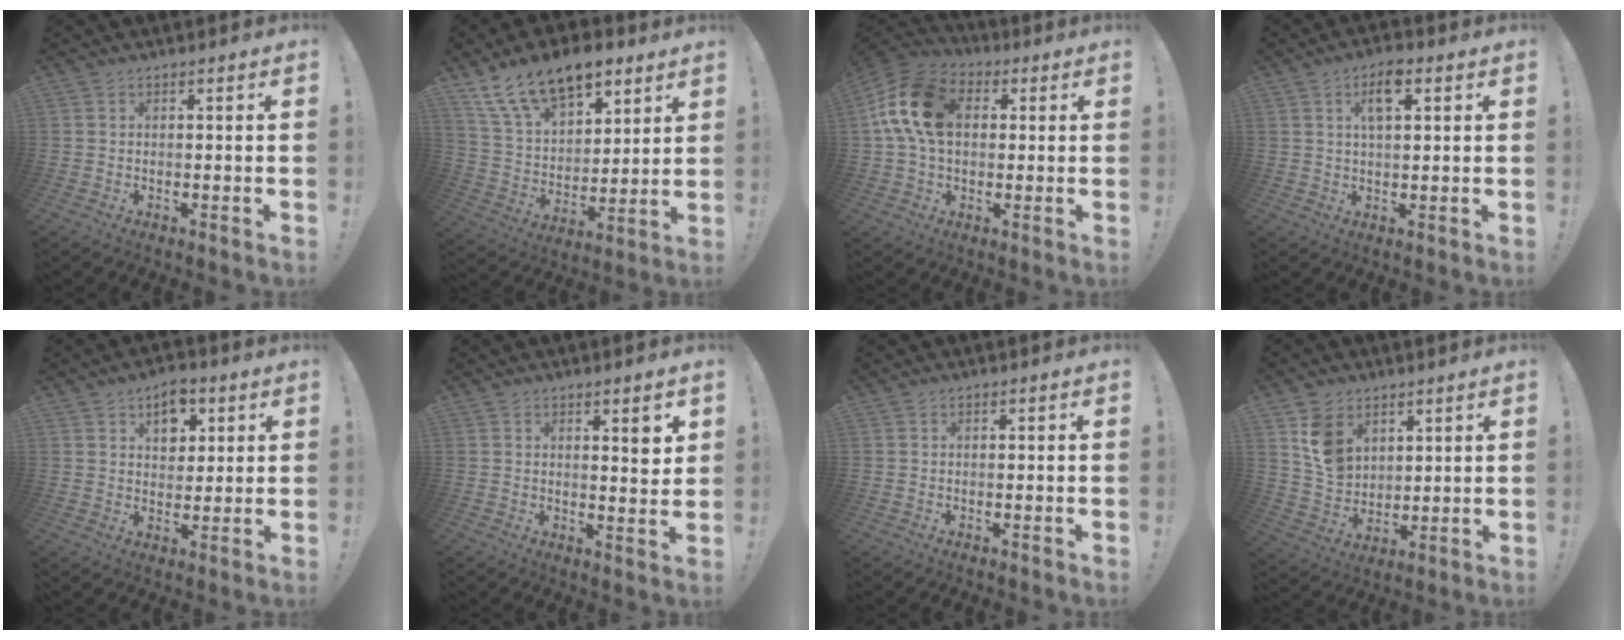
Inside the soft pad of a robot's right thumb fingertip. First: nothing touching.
{"total": 17.5, "force": [11.4, 9.6, 9.2], "torque": [-0.154, -0.069, 0.213]}
{"total": 16.4, "force": [2.9, 11.1, 11.8], "torque": [-0.216, 0.011, 0.056]}
{"total": 6.7, "force": [2.6, 2.9, 5.5], "torque": [-0.083, 0.001, 0.039]}
{"total": 7.9, "force": [3.9, 5.6, 4.0], "torque": [-0.041, -0.018, 0.069]}
{"total": 5.0, "force": [2.5, 1.0, 4.2], "torque": [-0.044, -0.019, 0.034]}
{"total": 0.0}
{"total": 10.3, "force": [5.4, 7.8, 4.0], "torque": [-0.058, -0.028, 0.109]}